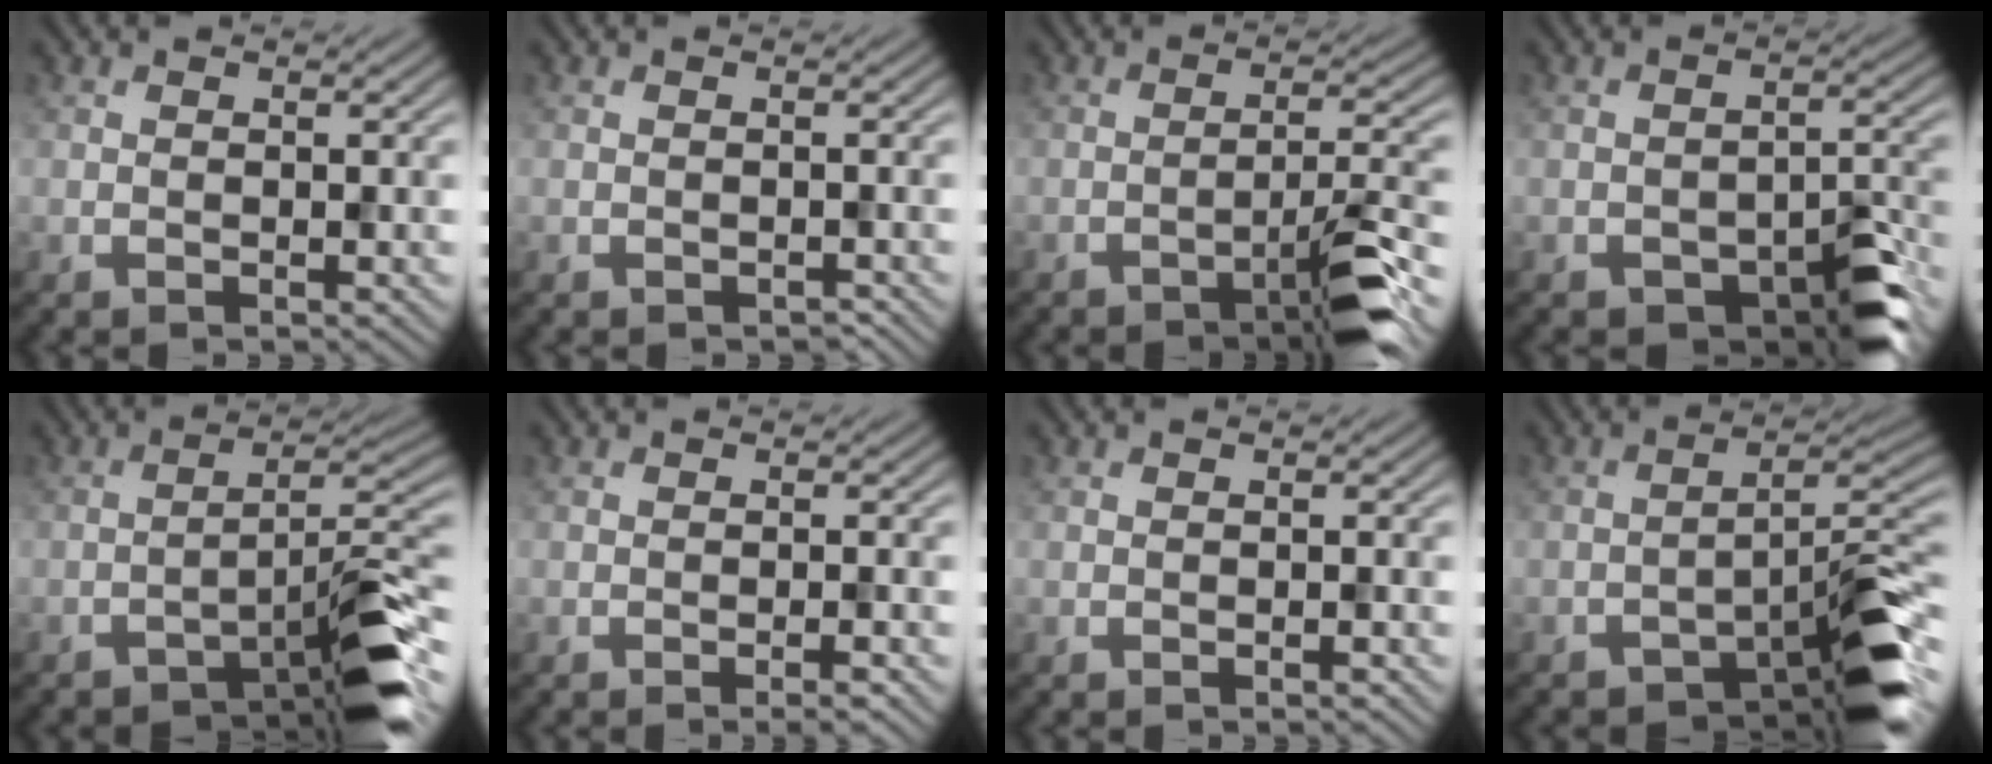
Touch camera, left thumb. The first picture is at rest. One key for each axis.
{"total": 0.7, "fx": -0.6, "fy": 0.2, "fz": 0.3, "tx": -0.002, "ty": -0.003, "tz": -0.008}
{"total": 5.1, "fx": -3.3, "fy": 0.5, "fz": 3.9, "tx": -0.056, "ty": 0.014, "tz": -0.061}
{"total": 6.3, "fx": -3.7, "fy": 2.8, "fz": 4.3, "tx": -0.053, "ty": 0.002, "tz": -0.052}
{"total": 8.5, "fx": -6.0, "fy": 1.3, "fz": 5.9, "tx": -0.077, "ty": 0.022, "tz": -0.099}
{"total": 1.6, "fx": -0.8, "fy": 0.1, "fz": 1.4, "tx": -0.018, "ty": 0.004, "tz": -0.017}
{"total": 0.5, "fx": -0.4, "fy": 0.0, "fz": 0.4, "tx": -0.004, "ty": 0.001, "tz": -0.006}
{"total": 9.3, "fx": -6.4, "fy": 2.0, "fz": 6.4, "tx": -0.085, "ty": 0.015, "tz": -0.105}